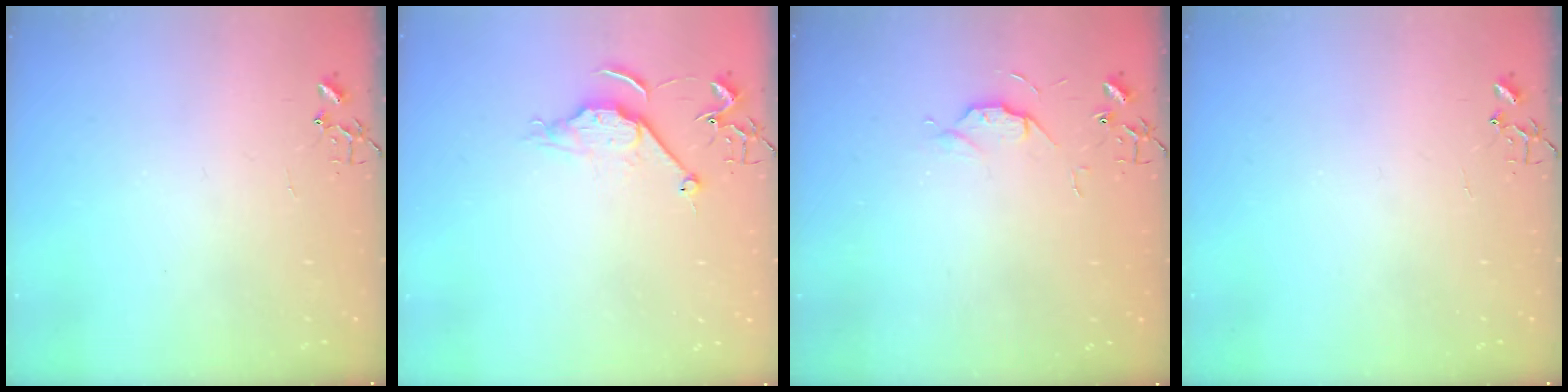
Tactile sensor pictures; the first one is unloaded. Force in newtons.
{"total": 8.2, "press": 8.1, "slide": 0.3}
{"total": 5.0, "press": 4.9, "slide": 0.7}
{"total": 0.0}